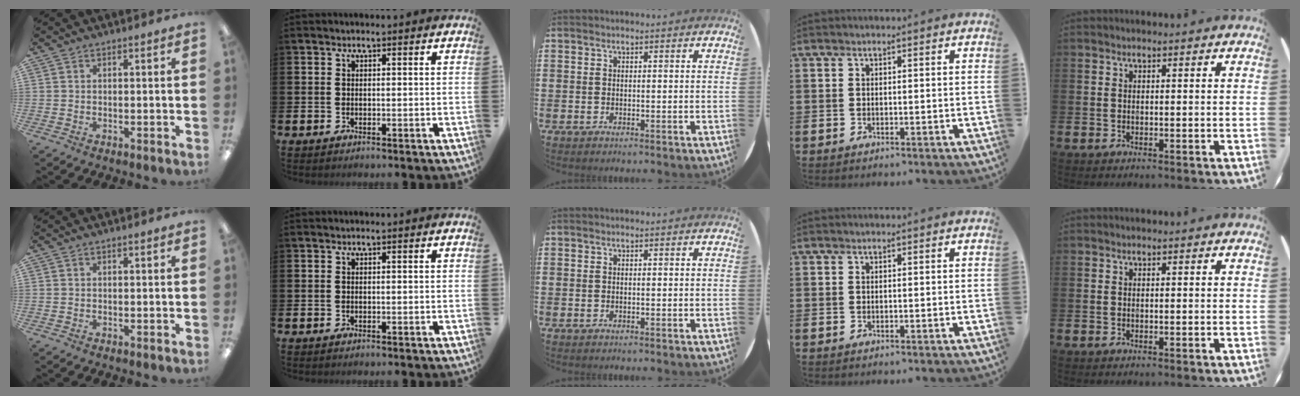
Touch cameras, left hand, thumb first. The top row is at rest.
{}